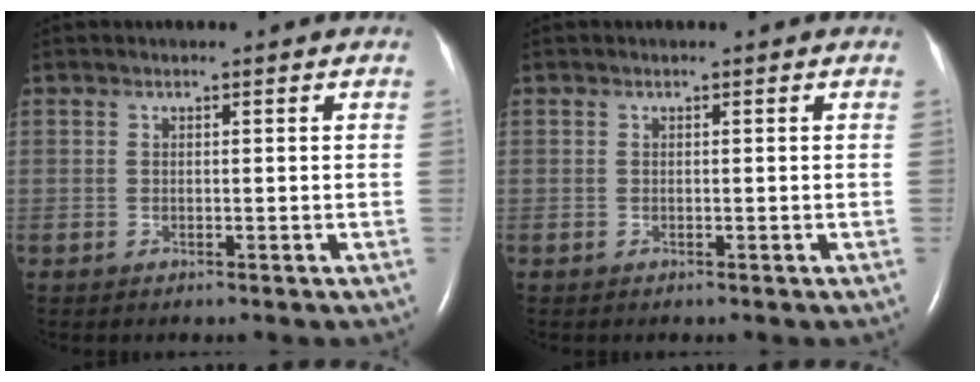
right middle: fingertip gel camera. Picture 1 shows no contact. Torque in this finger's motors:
{"motor_torque": [0.21, -0.21, -0.69, -0.19]}